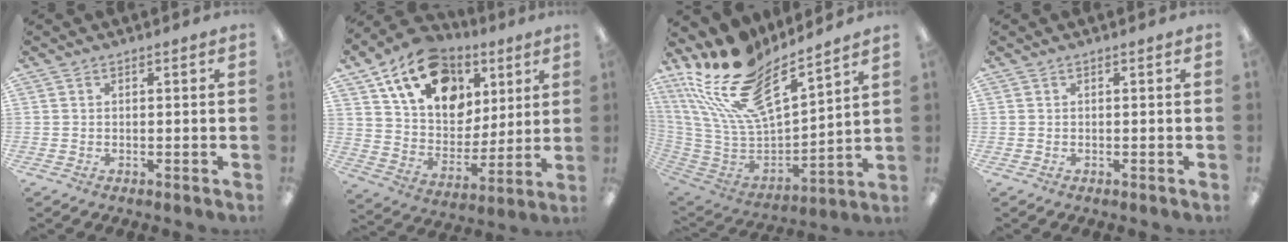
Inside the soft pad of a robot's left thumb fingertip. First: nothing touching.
{"total": 18.5, "force": [10.1, 12.5, 9.2], "torque": [-0.159, -0.039, 0.188]}
{"total": 22.1, "force": [15.8, 8.8, 12.8], "torque": [-0.248, -0.109, 0.278]}
{"total": 0.0}